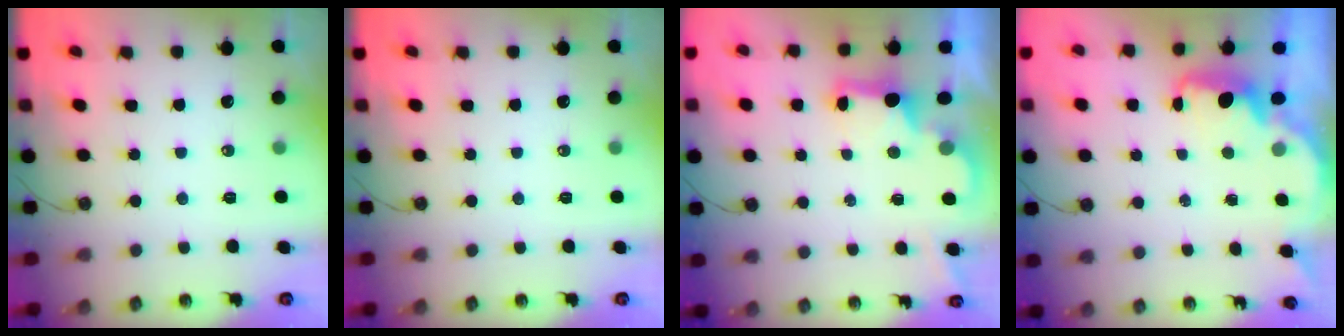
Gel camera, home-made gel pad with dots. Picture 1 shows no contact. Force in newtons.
{"total": 0.0}
{"total": 2.4, "press": 2.3, "slide": 0.7}
{"total": 2.3, "press": 2.2, "slide": 0.6}